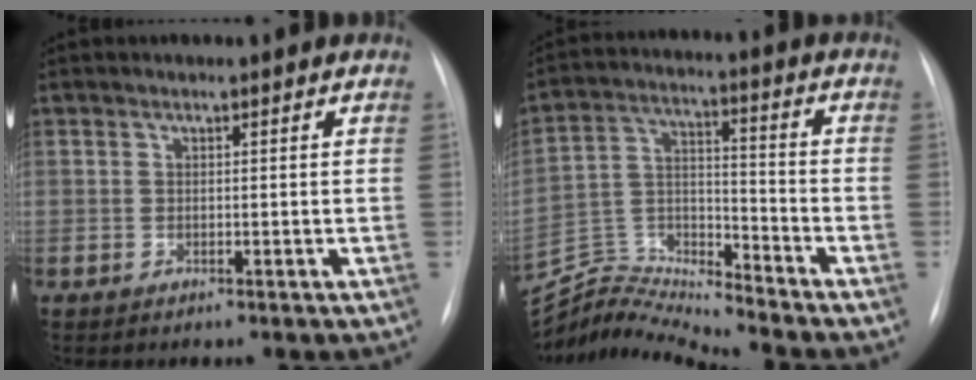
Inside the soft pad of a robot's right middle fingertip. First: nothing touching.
{"total": 12.0, "force": [-11.7, -2.3, -0.7], "torque": [0.006, 0.045, -0.224]}